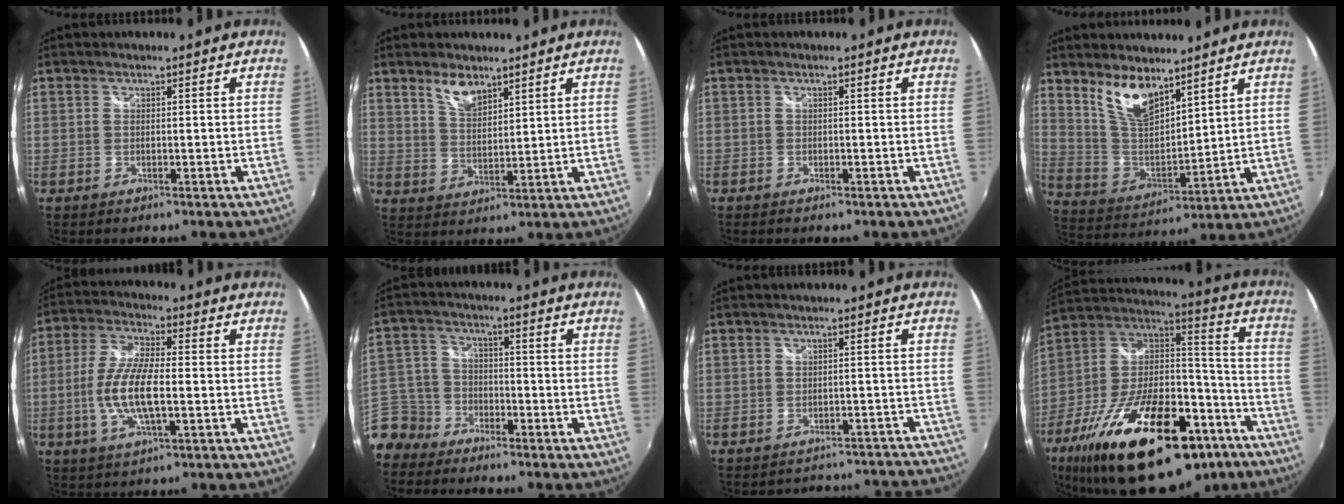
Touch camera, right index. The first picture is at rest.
{"total": 5.5, "force": [4.0, 2.2, 3.0], "torque": [-0.051, 0.001, 0.076]}
{"total": 1.1, "force": [-0.8, 0.5, 0.4], "torque": [-0.011, -0.004, -0.015]}
{"total": 11.0, "force": [7.6, 4.3, 6.6], "torque": [-0.127, -0.004, 0.156]}
{"total": 11.2, "force": [-2.2, 3.6, 10.4], "torque": [-0.216, -0.002, -0.044]}
{"total": 10.7, "force": [-7.9, 7.1, 1.9], "torque": [-0.077, 0.016, -0.158]}
{"total": 12.7, "force": [-12.0, 4.0, 1.4], "torque": [-0.009, 0.044, -0.130]}
{"total": 35.9, "force": [-21.8, 15.5, 23.9], "torque": [-0.424, -0.001, -0.329]}